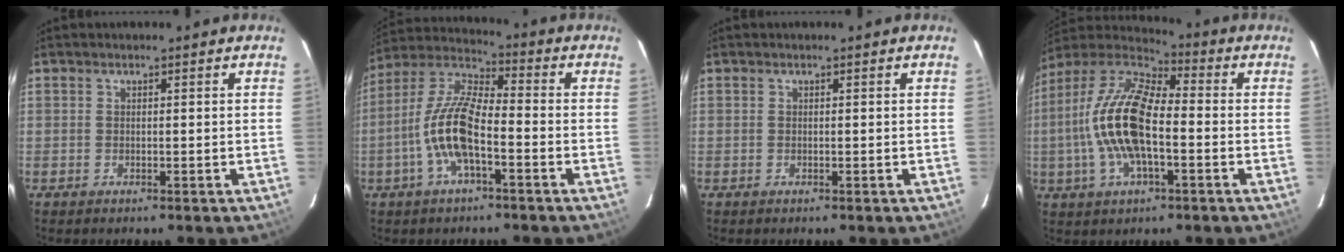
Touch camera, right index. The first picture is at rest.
{"total": 11.8, "force": [-3.9, 3.8, 10.4], "torque": [-0.222, 0.006, -0.079]}
{"total": 0.0}
{"total": 16.7, "force": [-2.2, 7.0, 15.0], "torque": [-0.302, 0.008, -0.051]}